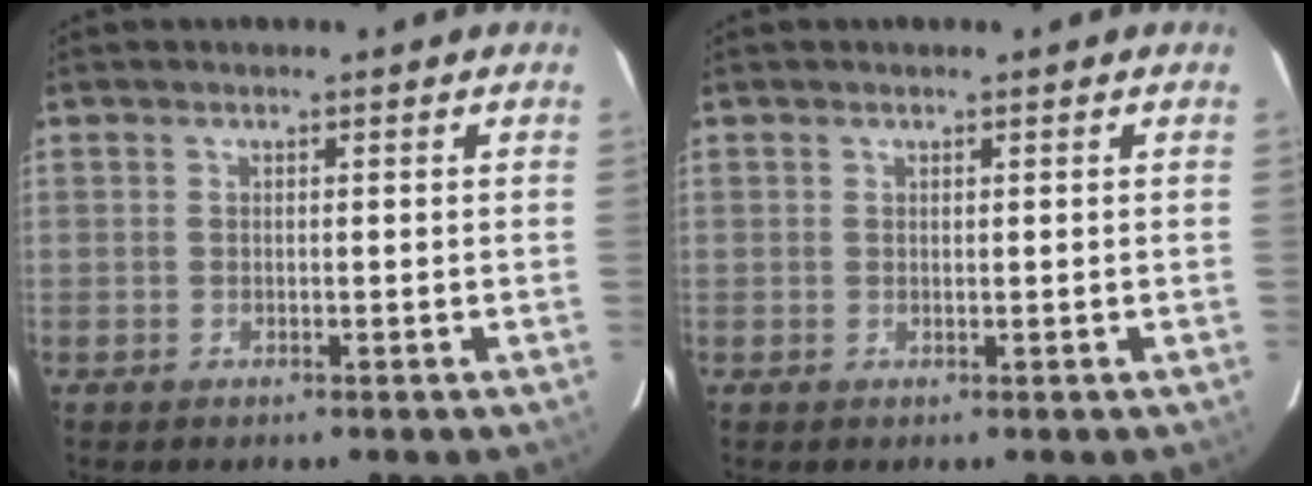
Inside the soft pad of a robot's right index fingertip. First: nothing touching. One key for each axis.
{"total": 0.0}